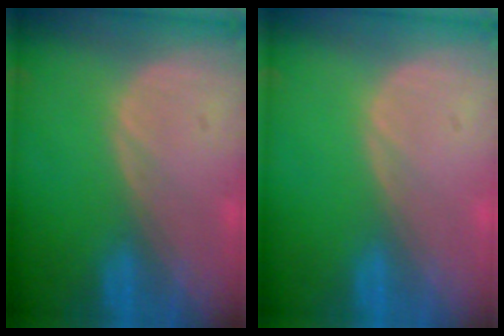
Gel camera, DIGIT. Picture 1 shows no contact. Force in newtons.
{"total": 0.0}